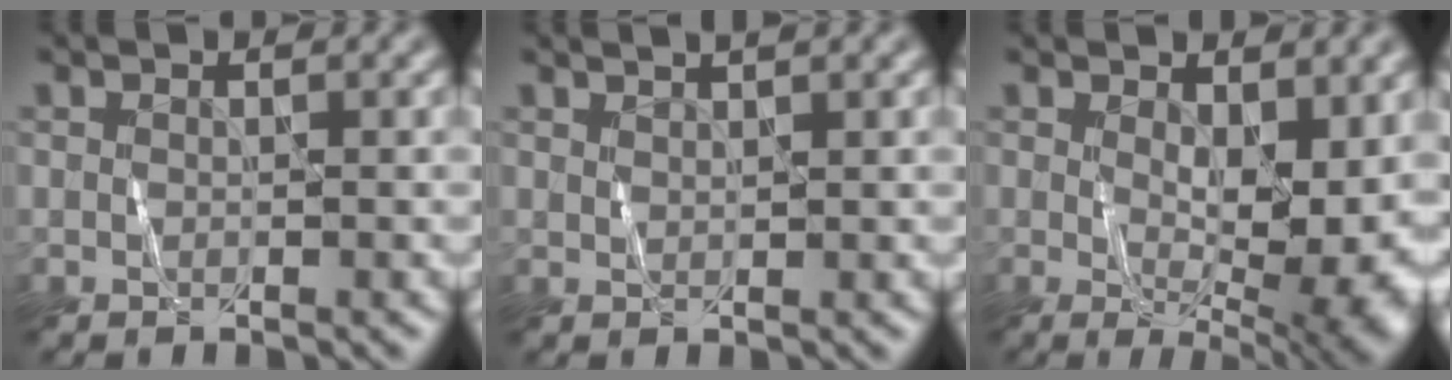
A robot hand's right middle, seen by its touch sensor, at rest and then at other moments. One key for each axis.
{"total": 1.9, "fx": 1.5, "fy": 0.5, "fz": 1.1, "tx": -0.003, "ty": 0.004, "tz": 0.011}
{"total": 8.2, "fx": 0.3, "fy": 3.6, "fz": 7.3, "tx": -0.109, "ty": -0.015, "tz": 0.013}